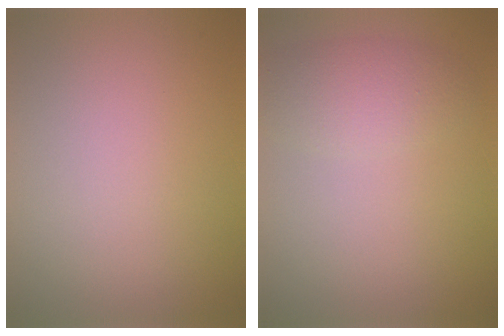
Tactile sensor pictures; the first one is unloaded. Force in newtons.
{"total": 2.9, "press": 2.9, "slide": 0.1}